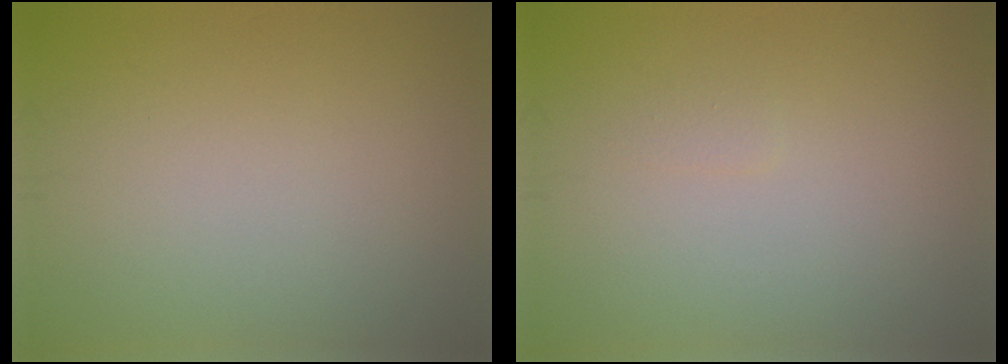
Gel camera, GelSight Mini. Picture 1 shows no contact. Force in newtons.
{"total": 0.5, "press": 0.5, "slide": 0.1}